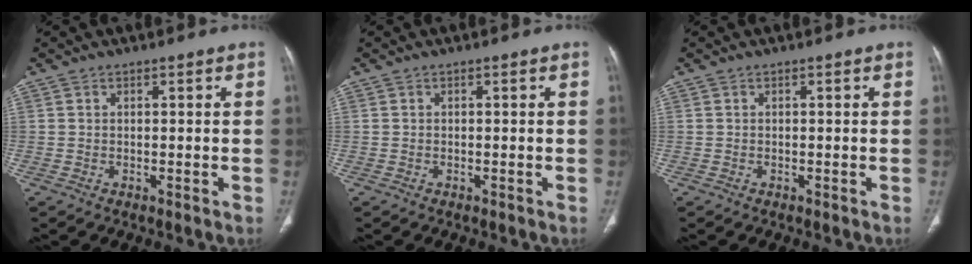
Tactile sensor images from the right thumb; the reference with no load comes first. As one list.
[{"total": 0.0}, {"total": 0.0}]